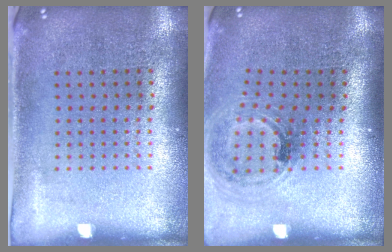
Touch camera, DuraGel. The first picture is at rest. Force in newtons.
{"total": 1.1, "press": 1.1, "slide": 0.3}